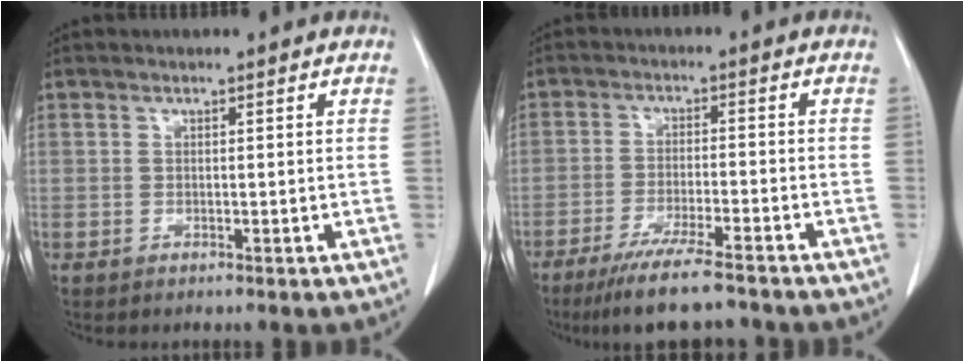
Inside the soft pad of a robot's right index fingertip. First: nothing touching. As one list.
[{"total": 10.2, "force": [-8.4, 0.7, 5.8], "torque": [-0.093, -0.025, -0.135]}]